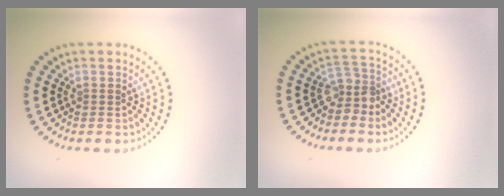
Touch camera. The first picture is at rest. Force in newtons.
{"total": 2.5, "press": 1.9, "slide": 1.6}